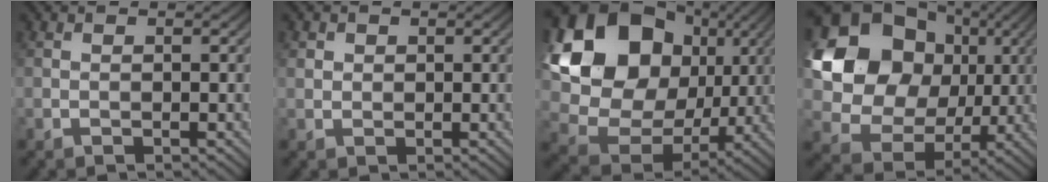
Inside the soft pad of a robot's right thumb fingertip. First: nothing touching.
{"total": 1.2, "force": [0.5, 1.0, 0.4], "torque": [-0.008, -0.001, 0.010]}
{"total": 20.1, "force": [5.3, 16.1, 10.8], "torque": [-0.271, 0.018, 0.120]}
{"total": 17.3, "force": [3.8, 14.3, 8.9], "torque": [-0.220, 0.015, 0.081]}